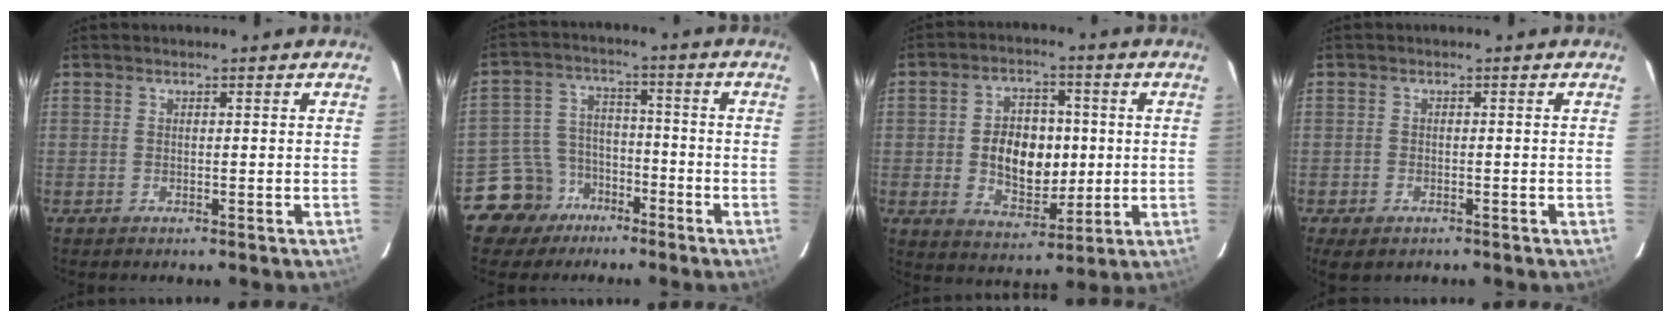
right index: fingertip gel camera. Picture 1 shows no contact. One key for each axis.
{"total": 9.0, "fx": -5.9, "fy": 6.8, "fz": 0.6, "tx": -0.034, "ty": 0.033, "tz": -0.094}
{"total": 11.3, "fx": -0.3, "fy": 7.7, "fz": 8.3, "tx": -0.151, "ty": 0.010, "tz": 0.007}
{"total": 3.2, "fx": -2.1, "fy": 1.8, "fz": 1.6, "tx": -0.038, "ty": -0.014, "tz": -0.035}